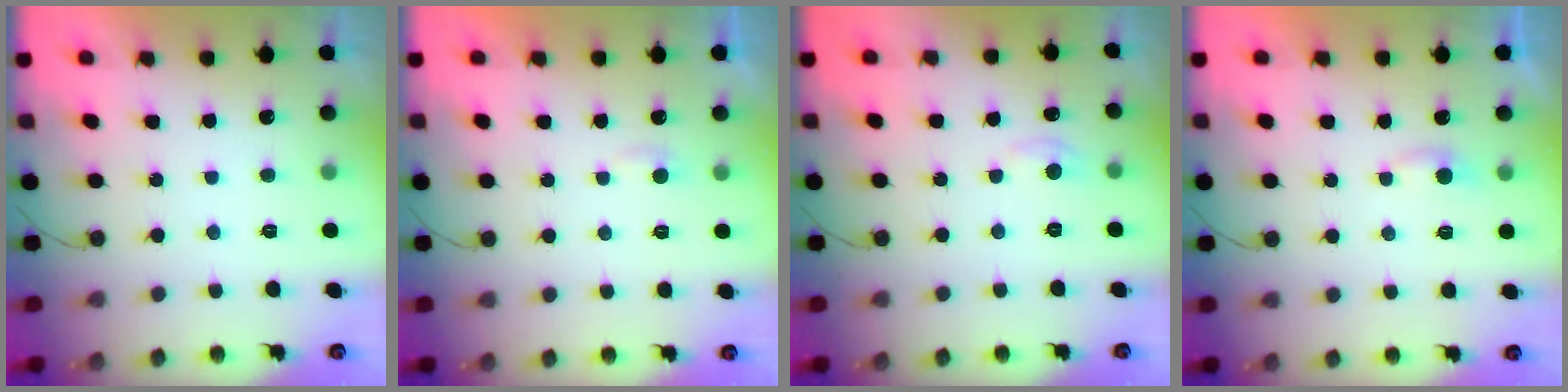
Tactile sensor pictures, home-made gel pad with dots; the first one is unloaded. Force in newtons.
{"total": 2.2, "press": 2.2, "slide": 0.2}
{"total": 4.6, "press": 4.6, "slide": 0.7}
{"total": 2.4, "press": 2.4, "slide": 0.3}